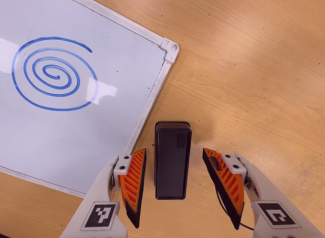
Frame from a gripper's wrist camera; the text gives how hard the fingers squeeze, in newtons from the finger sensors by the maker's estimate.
{"total": 0.0}